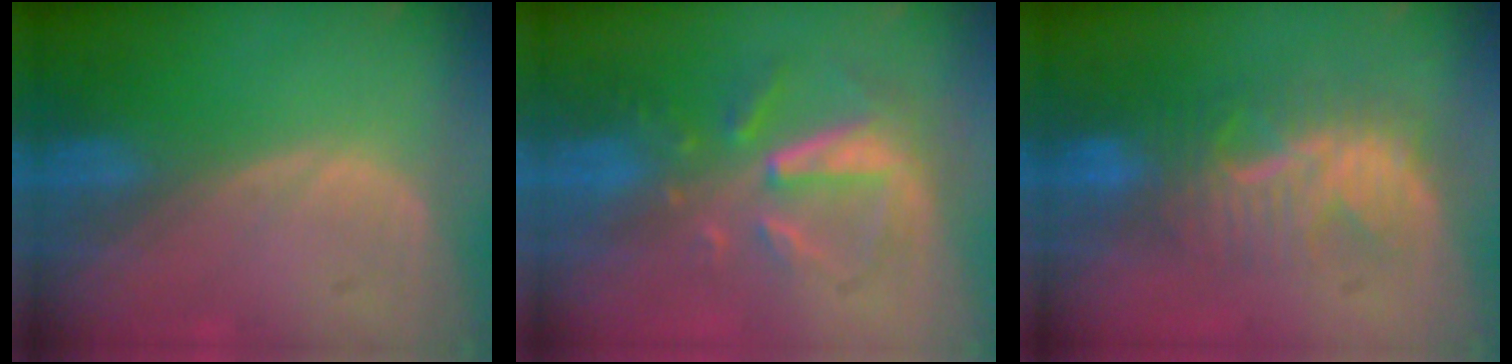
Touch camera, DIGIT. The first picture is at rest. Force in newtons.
{"total": 8.0, "press": 7.3, "slide": 3.3}
{"total": 8.3, "press": 7.9, "slide": 2.3}